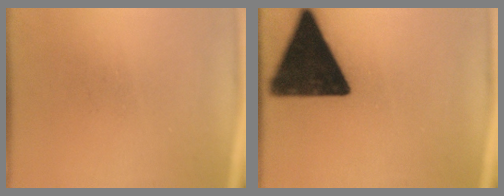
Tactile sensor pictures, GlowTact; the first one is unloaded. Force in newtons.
{"total": 17.8}